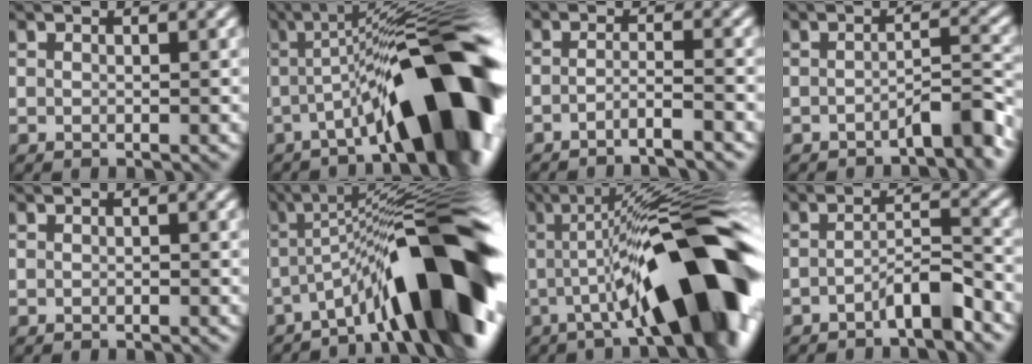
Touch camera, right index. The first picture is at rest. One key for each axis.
{"total": 14.3, "fx": -3.9, "fy": 3.5, "fz": 13.3, "tx": -0.177, "ty": 0.019, "tz": -0.064}
{"total": 2.4, "fx": -2.0, "fy": 0.1, "fz": 1.2, "tx": -0.011, "ty": -0.003, "tz": -0.048}
{"total": 3.2, "fx": -2.7, "fy": 0.4, "fz": 1.7, "tx": -0.018, "ty": 0.011, "tz": -0.048}
{"total": 0.6, "fx": -0.6, "fy": 0.1, "fz": 0.0, "tx": 0.000, "ty": -0.001, "tz": -0.009}
{"total": 13.8, "fx": -5.1, "fy": 3.0, "fz": 12.5, "tx": -0.172, "ty": 0.018, "tz": -0.085}
{"total": 15.5, "fx": -2.5, "fy": 3.7, "fz": 14.8, "tx": -0.186, "ty": 0.029, "tz": -0.045}
{"total": 3.2, "fx": -2.7, "fy": 0.4, "fz": 1.8, "tx": -0.028, "ty": 0.011, "tz": -0.050}